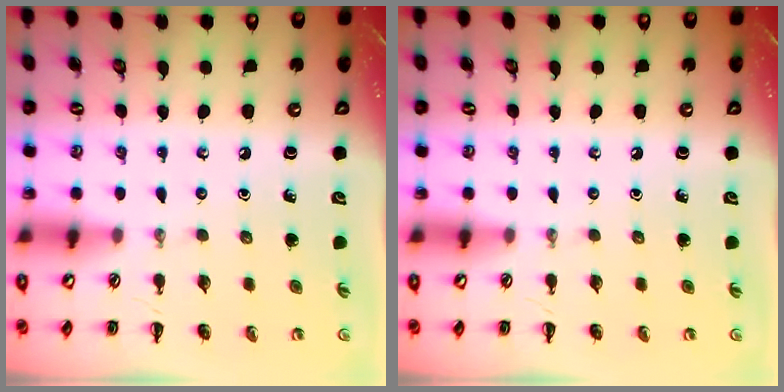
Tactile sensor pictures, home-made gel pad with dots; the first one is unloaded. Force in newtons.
{"total": 0.0}